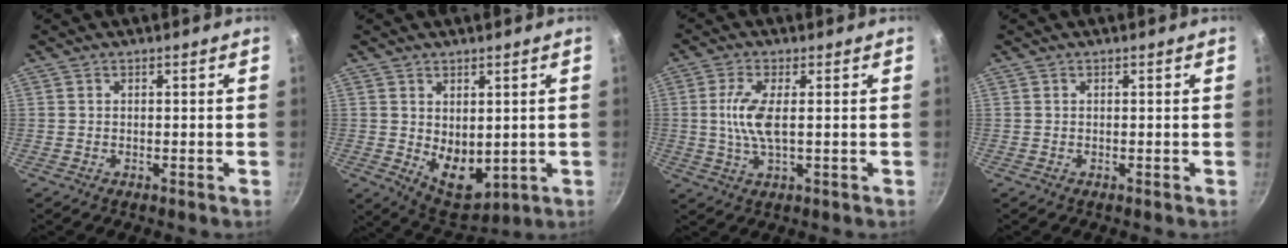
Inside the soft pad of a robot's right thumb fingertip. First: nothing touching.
{"total": 8.4, "force": [0.6, 5.5, 6.3], "torque": [-0.068, -0.024, 0.032]}
{"total": 6.9, "force": [0.4, 2.3, 6.5], "torque": [-0.144, 0.000, 0.007]}
{"total": 0.0}